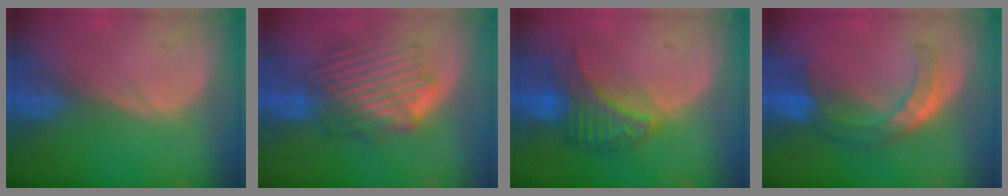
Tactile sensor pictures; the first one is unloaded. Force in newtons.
{"total": 8.9, "press": 8.2, "slide": 3.4}
{"total": 6.8, "press": 6.8, "slide": 0.2}
{"total": 7.6, "press": 6.5, "slide": 4.0}